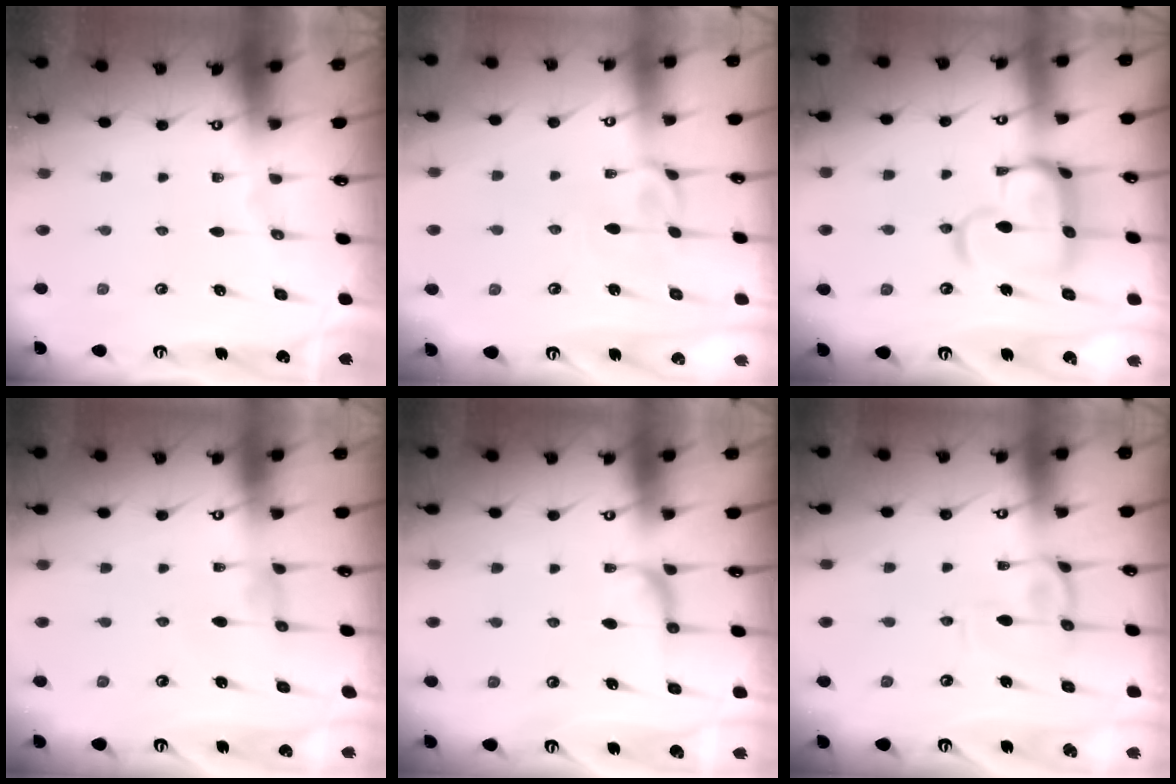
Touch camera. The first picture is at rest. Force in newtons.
{"total": 3.7, "press": 3.7, "slide": 0.5}
{"total": 13.9, "press": 13.9, "slide": 1.4}
{"total": 1.1, "press": 0.9, "slide": 0.5}
{"total": 2.9, "press": 2.7, "slide": 0.9}
{"total": 2.8, "press": 2.7, "slide": 0.7}